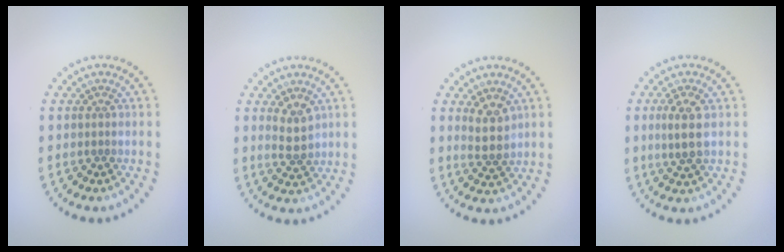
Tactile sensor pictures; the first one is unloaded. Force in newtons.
{"total": 2.4, "press": 2.2, "slide": 0.8}
{"total": 2.5, "press": 2.2, "slide": 1.2}
{"total": 2.7, "press": 2.5, "slide": 0.9}